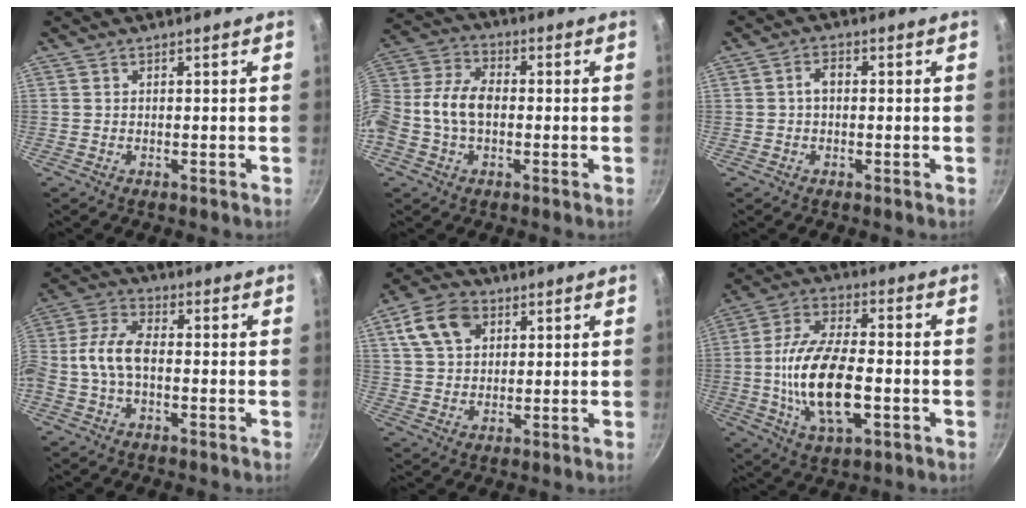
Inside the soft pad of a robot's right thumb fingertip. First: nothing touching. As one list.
[{"total": 11.2, "force": [-1.1, 7.6, 8.1], "torque": [-0.146, 0.039, -0.038]}, {"total": 2.7, "force": [0.0, 1.8, 2.0], "torque": [-0.029, 0.012, -0.003]}, {"total": 8.8, "force": [-1.4, 5.1, 7.1], "torque": [-0.147, 0.037, -0.041]}, {"total": 9.9, "force": [3.9, 7.0, 5.8], "torque": [-0.093, 0.005, 0.065]}, {"total": 16.9, "force": [-3.1, 8.0, 14.6], "torque": [-0.271, 0.019, -0.060]}]